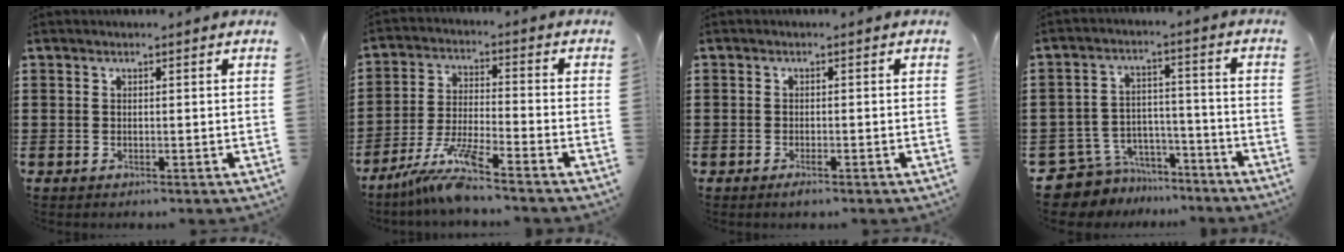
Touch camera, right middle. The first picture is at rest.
{"total": 8.0, "force": [-6.7, 0.0, 4.4], "torque": [-0.100, -0.017, -0.133]}
{"total": 1.0, "force": [-0.8, 0.3, 0.5], "torque": [-0.012, -0.005, -0.015]}
{"total": 6.8, "force": [-6.5, 2.0, 0.2], "torque": [-0.023, 0.009, -0.133]}